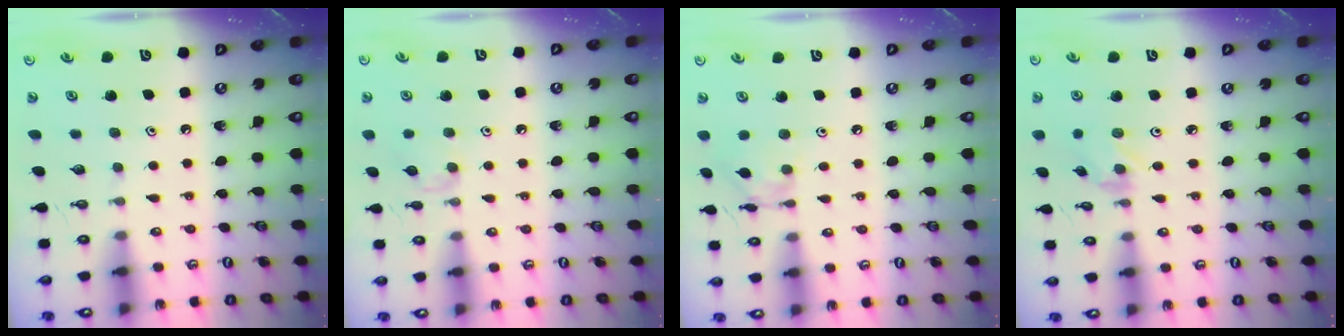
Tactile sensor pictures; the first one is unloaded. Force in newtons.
{"total": 5.4, "press": 5.3, "slide": 1.0}
{"total": 5.3, "press": 5.3, "slide": 0.2}
{"total": 0.5, "press": 0.5, "slide": 0.1}